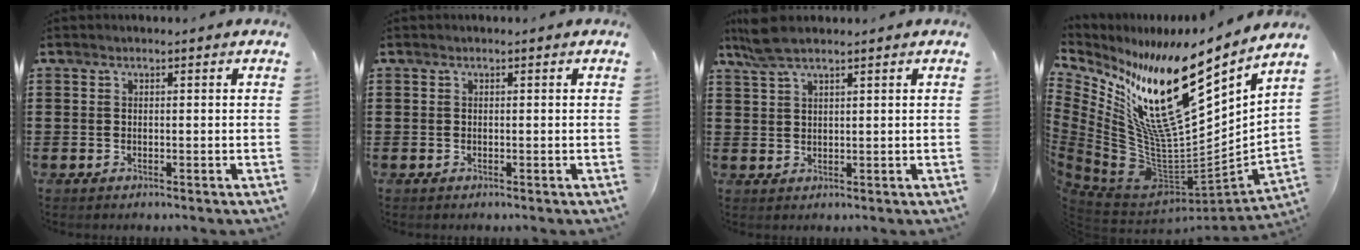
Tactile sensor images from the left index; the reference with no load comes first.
{"total": 0.0}
{"total": 4.4, "force": [3.2, 0.8, 2.9], "torque": [-0.064, 0.002, 0.061]}
{"total": 18.3, "force": [9.2, 5.5, 14.8], "torque": [-0.281, -0.089, 0.152]}